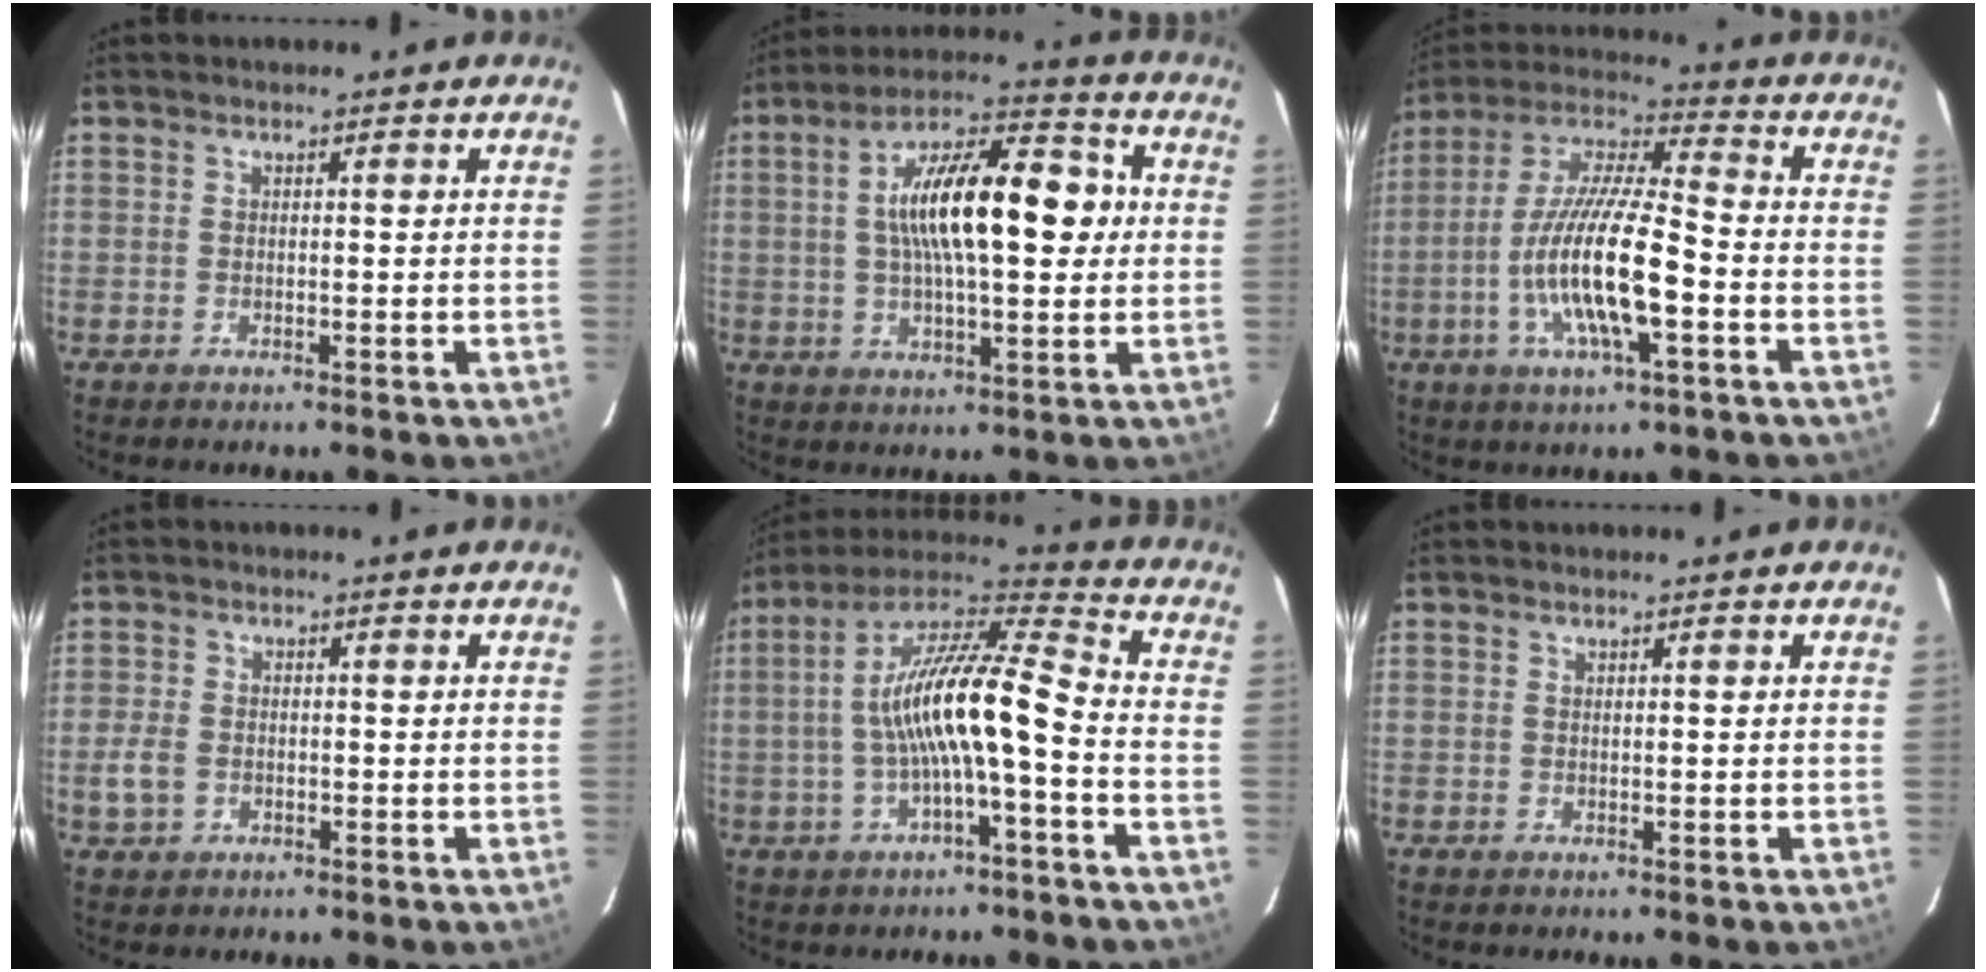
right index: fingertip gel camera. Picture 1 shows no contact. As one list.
[{"total": 16.8, "force": [1.7, 5.8, 15.7], "torque": [-0.269, 0.027, 0.023]}, {"total": 16.7, "force": [-4.6, 3.6, 15.6], "torque": [-0.309, -0.007, -0.091]}, {"total": 4.0, "force": [-1.2, 3.2, 2.2], "torque": [-0.050, 0.001, -0.020]}, {"total": 14.7, "force": [-2.4, 2.4, 14.3], "torque": [-0.265, 0.021, -0.046]}, {"total": 0.0}]